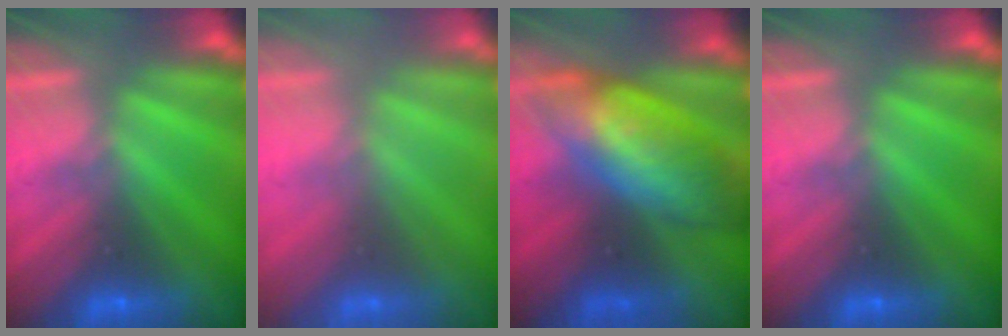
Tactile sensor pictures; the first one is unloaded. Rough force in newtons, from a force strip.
{"total": 2.3}
{"total": 9.6}
{"total": 0.0}